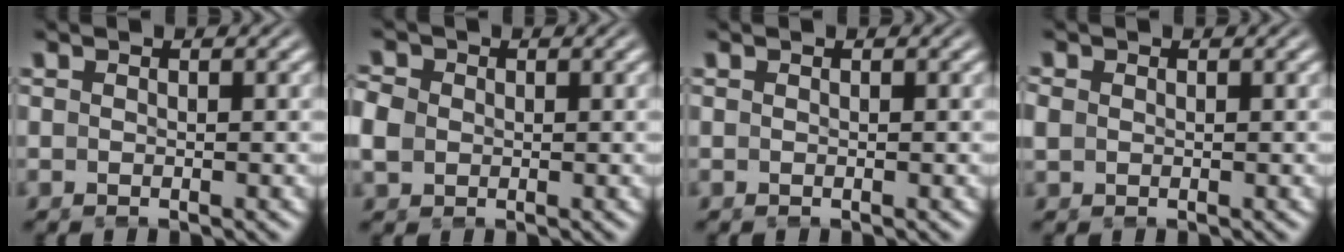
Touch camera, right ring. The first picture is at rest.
{"total": 2.4, "force": [0.2, 2.1, 1.1], "torque": [-0.028, -0.002, 0.003]}
{"total": 0.0}
{"total": 1.1, "force": [0.3, 1.0, 0.5], "torque": [-0.018, -0.006, 0.009]}